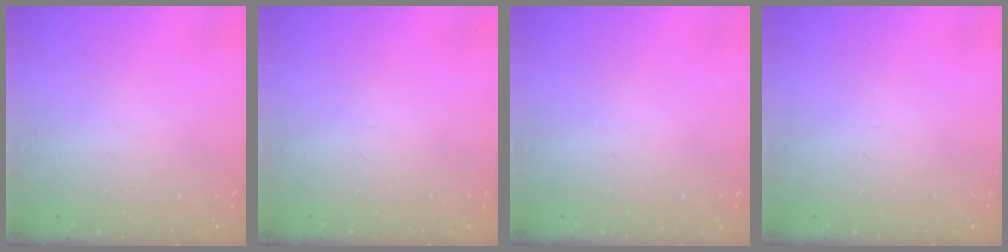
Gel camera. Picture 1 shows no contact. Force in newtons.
{"total": 0.0}
{"total": 0.0}
{"total": 0.0}